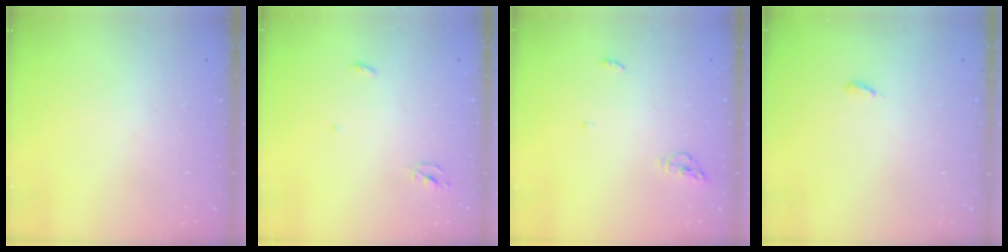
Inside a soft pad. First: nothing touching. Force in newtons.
{"total": 2.3, "press": 2.3, "slide": 0.1}
{"total": 5.2, "press": 5.2, "slide": 0.7}
{"total": 2.9, "press": 2.9, "slide": 0.2}